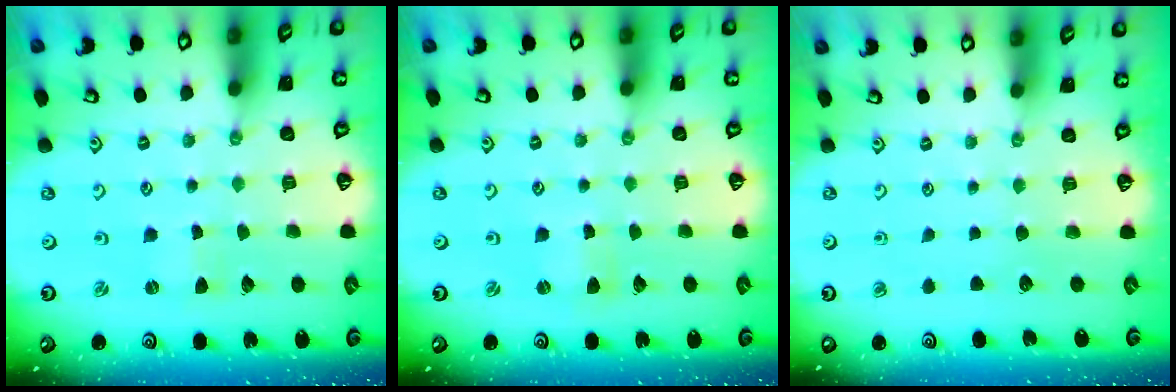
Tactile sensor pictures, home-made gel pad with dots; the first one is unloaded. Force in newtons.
{"total": 0.0}
{"total": 0.0}